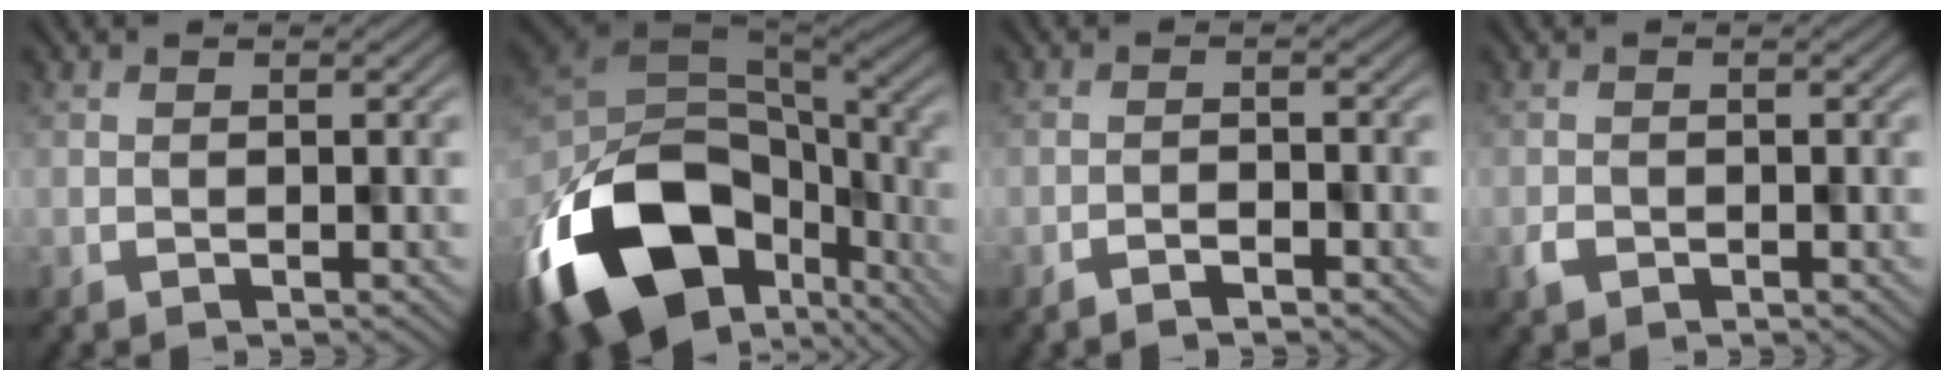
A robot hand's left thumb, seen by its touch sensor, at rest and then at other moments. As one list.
[{"total": 19.0, "force": [-8.1, 12.1, 12.2], "torque": [-0.283, -0.064, -0.107]}, {"total": 1.6, "force": [-1.6, 0.1, 0.2], "torque": [-0.004, 0.000, -0.024]}, {"total": 1.2, "force": [-0.9, 0.7, -0.2], "torque": [-0.003, -0.010, -0.013]}]